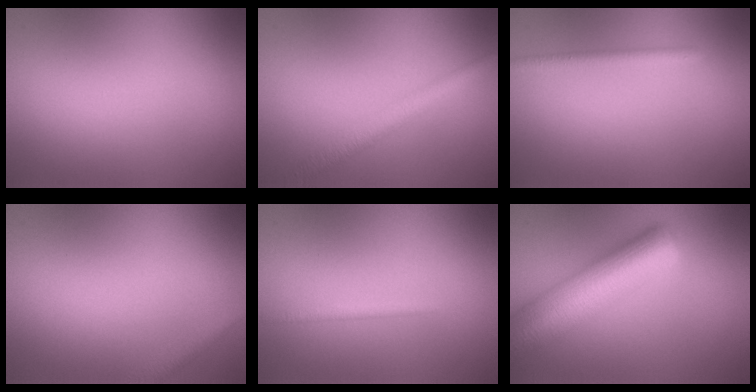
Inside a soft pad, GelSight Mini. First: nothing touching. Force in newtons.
{"total": 2.7, "press": 2.7, "slide": 0.0}
{"total": 1.7, "press": 1.7, "slide": 0.0}
{"total": 2.1, "press": 2.1, "slide": 0.1}
{"total": 1.0, "press": 1.0, "slide": 0.1}
{"total": 10.3, "press": 10.3, "slide": 0.6}